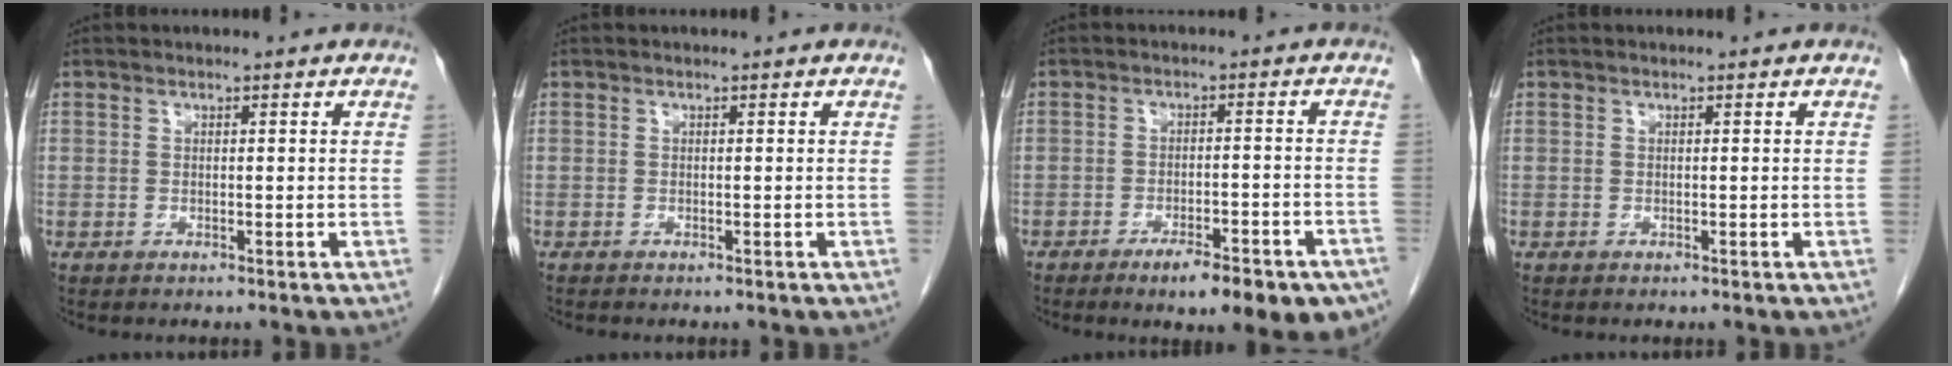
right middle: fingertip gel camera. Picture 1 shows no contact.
{"total": 0.0}
{"total": 12.3, "force": [-8.6, 3.2, 8.2], "torque": [-0.062, 0.005, -0.115]}
{"total": 0.0}